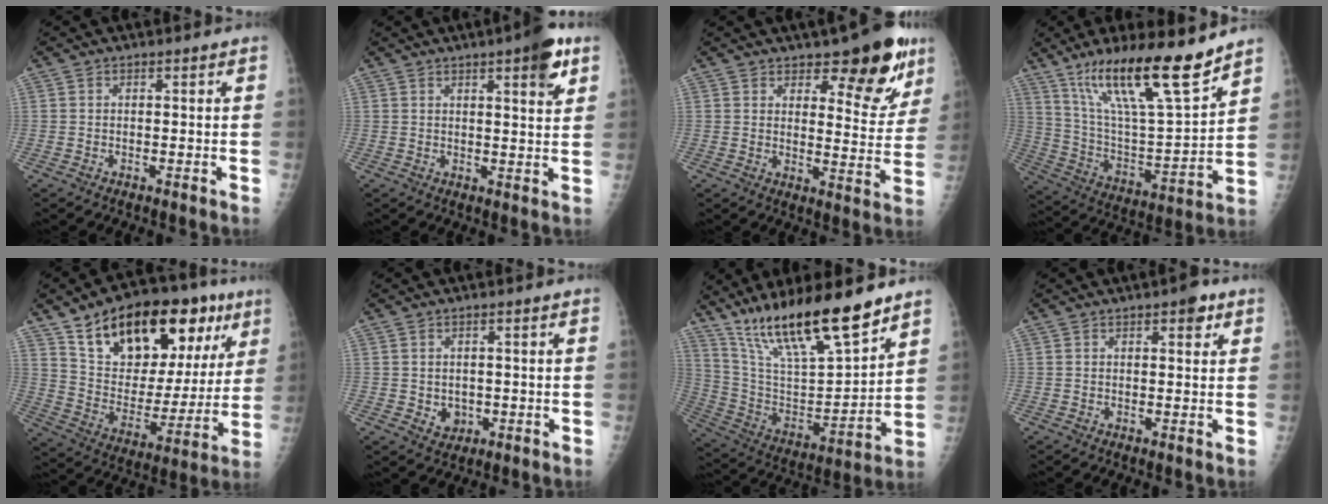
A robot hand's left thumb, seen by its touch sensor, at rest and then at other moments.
{"total": 7.4, "force": [4.0, 1.6, 6.0], "torque": [-0.073, -0.015, 0.049]}
{"total": 12.6, "force": [8.1, 5.2, 8.2], "torque": [-0.055, -0.050, 0.111]}
{"total": 21.4, "force": [14.9, 3.7, 14.9], "torque": [-0.237, -0.069, 0.268]}
{"total": 28.0, "force": [14.8, 13.5, 19.5], "torque": [-0.260, -0.017, 0.244]}
{"total": 3.2, "force": [-0.4, 2.8, 1.5], "torque": [-0.010, -0.001, 0.005]}
{"total": 22.6, "force": [16.5, 4.9, 14.6], "torque": [-0.234, -0.068, 0.303]}
{"total": 3.2, "force": [1.7, 1.3, 2.3], "torque": [-0.019, -0.003, 0.018]}